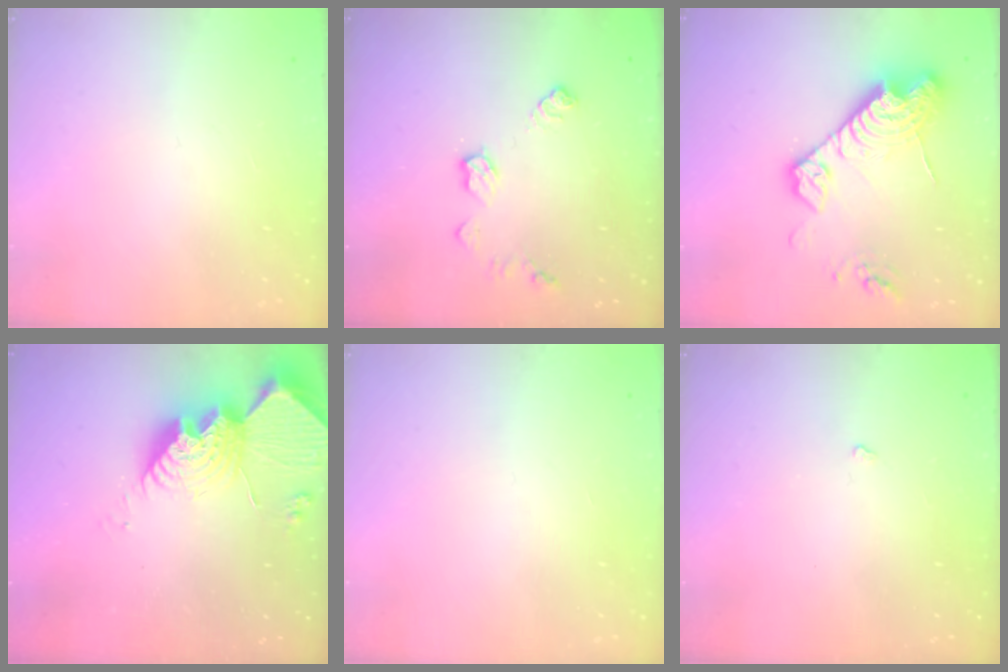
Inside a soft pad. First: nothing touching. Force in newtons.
{"total": 9.0, "press": 9.0, "slide": 0.3}
{"total": 18.3, "press": 18.2, "slide": 1.4}
{"total": 19.5, "press": 19.4, "slide": 1.7}
{"total": 0.0}
{"total": 2.4, "press": 2.3, "slide": 0.4}